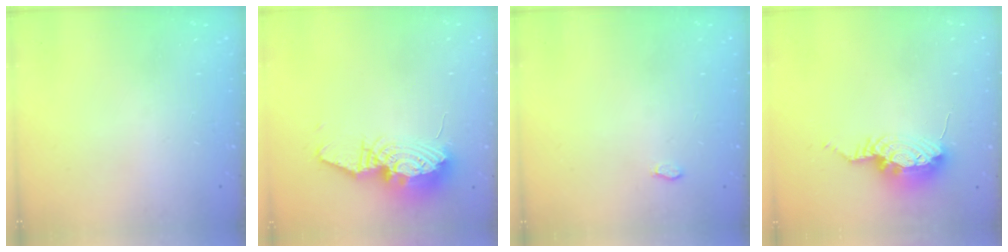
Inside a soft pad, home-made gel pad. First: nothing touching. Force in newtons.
{"total": 13.5, "press": 13.4, "slide": 1.4}
{"total": 2.6, "press": 2.5, "slide": 0.4}
{"total": 13.5, "press": 10.7, "slide": 8.2}